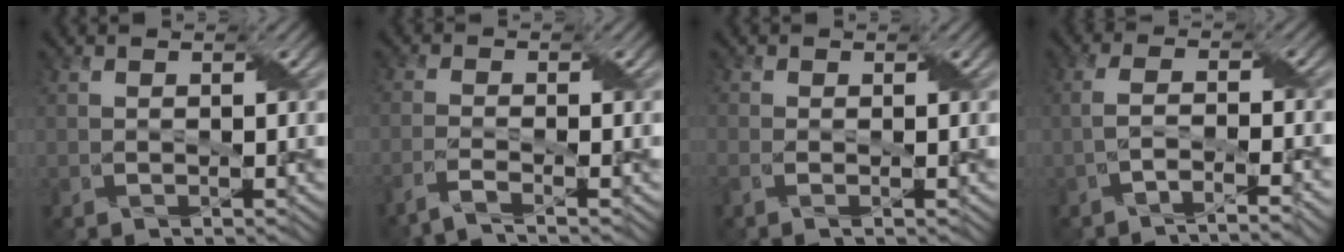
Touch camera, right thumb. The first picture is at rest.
{"total": 3.5, "force": [-2.5, 0.5, 2.3], "torque": [-0.035, 0.003, -0.064]}
{"total": 1.2, "force": [-0.4, 0.3, 1.0], "torque": [-0.018, 0.000, -0.012]}
{"total": 5.5, "force": [-3.2, 1.1, 4.4], "torque": [-0.069, 0.005, -0.062]}